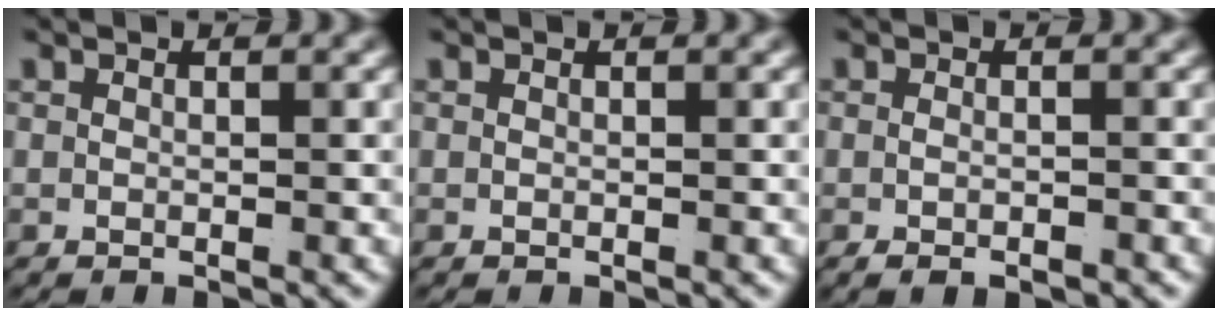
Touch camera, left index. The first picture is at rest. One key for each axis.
{"total": 0.0}
{"total": 1.9, "fx": -1.6, "fy": 0.2, "fz": 1.0, "tx": -0.018, "ty": -0.012, "tz": -0.017}